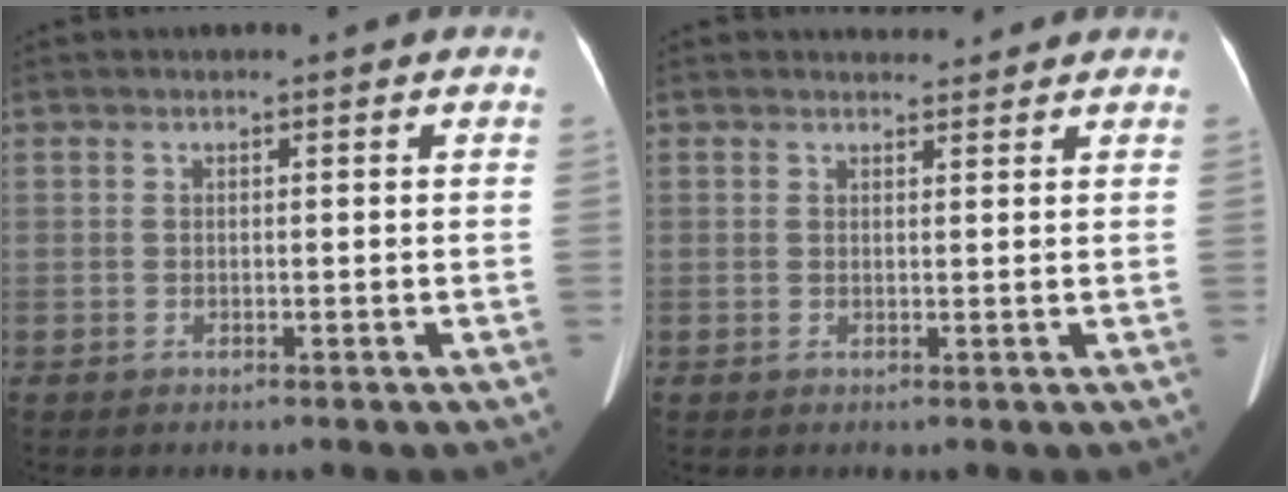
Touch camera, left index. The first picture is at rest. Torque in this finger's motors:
{"motor_torque": [0.04, -0.04, -0.21, -0.09]}